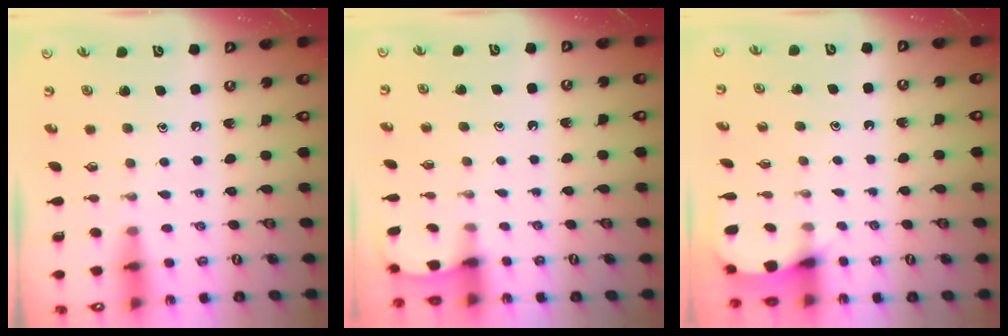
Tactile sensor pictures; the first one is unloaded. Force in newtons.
{"total": 1.2, "press": 1.2, "slide": 0.1}
{"total": 2.8, "press": 2.8, "slide": 0.3}